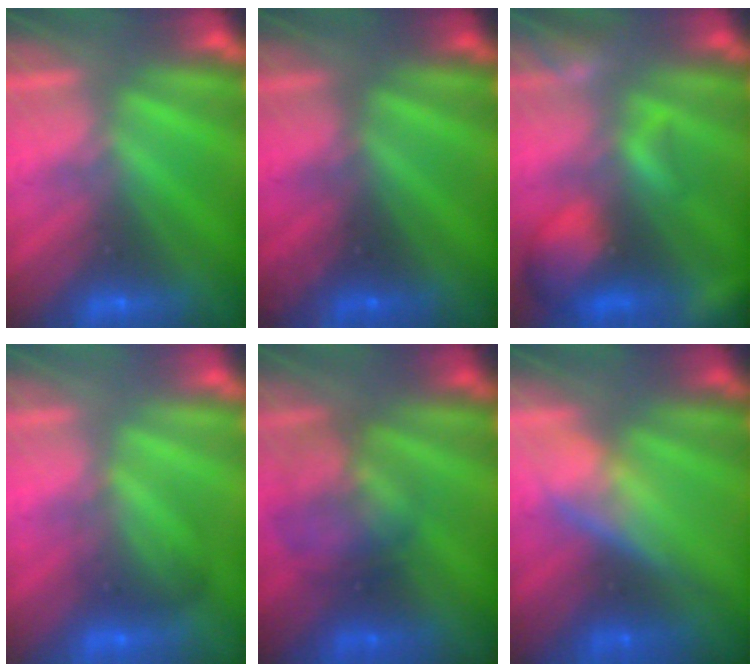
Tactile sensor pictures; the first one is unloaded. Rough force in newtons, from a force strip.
{"total": 2.4}
{"total": 7.7}
{"total": 1.8}
{"total": 2.3}
{"total": 2.7}